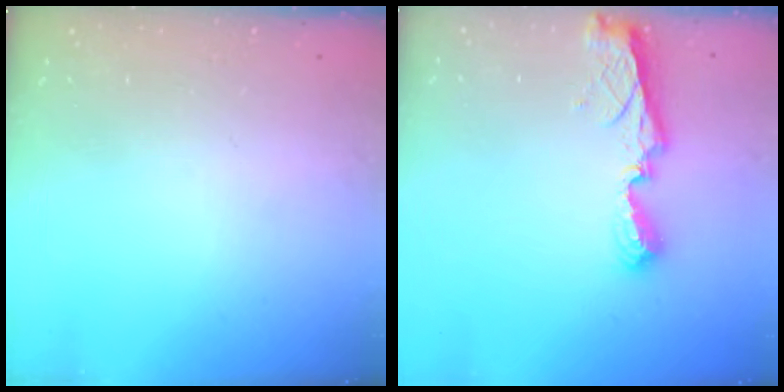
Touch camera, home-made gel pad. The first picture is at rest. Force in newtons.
{"total": 8.5, "press": 8.5, "slide": 0.8}